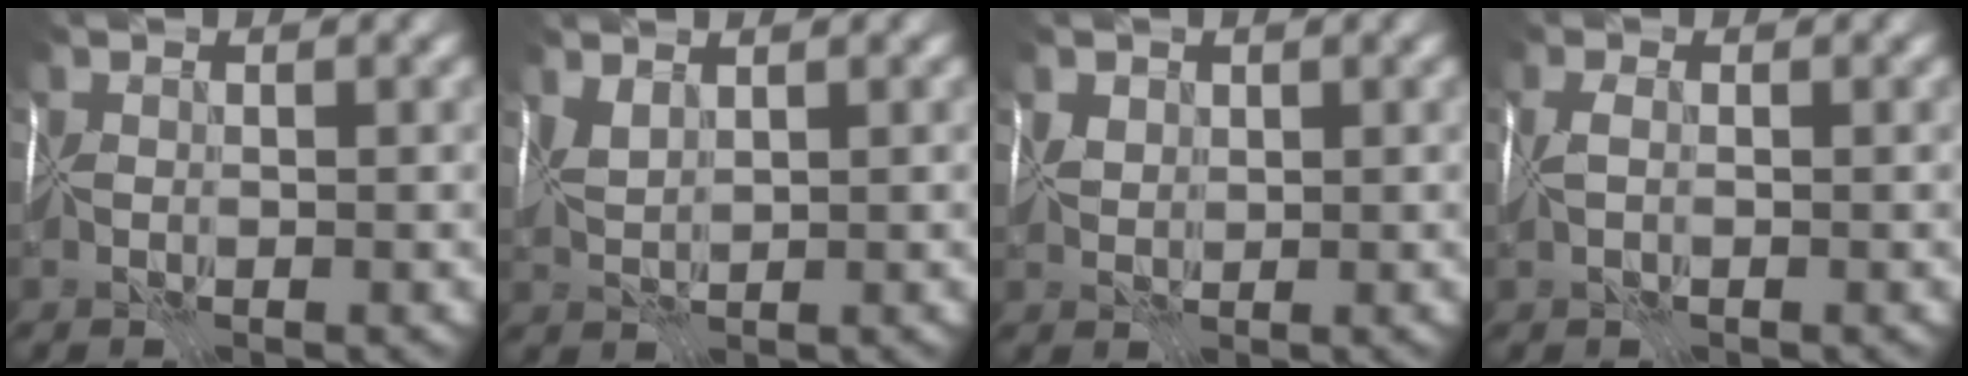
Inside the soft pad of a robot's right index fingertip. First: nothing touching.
{"total": 1.5, "force": [1.1, -1.1, -0.1], "torque": [0.006, -0.002, 0.030]}
{"total": 1.0, "force": [1.0, 0.2, 0.0], "torque": [0.008, 0.007, 0.013]}
{"total": 0.7, "force": [0.2, 0.0, 0.7], "torque": [-0.011, 0.001, 0.007]}